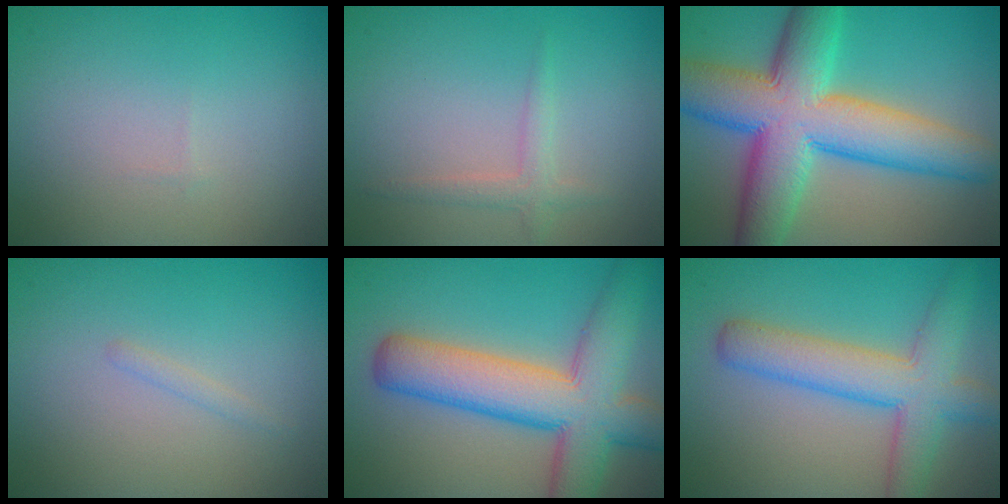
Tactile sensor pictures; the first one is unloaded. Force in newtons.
{"total": 1.5, "press": 1.5, "slide": 0.0}
{"total": 11.4, "press": 11.4, "slide": 0.1}
{"total": 0.6, "press": 0.6, "slide": 0.0}
{"total": 9.6, "press": 9.6, "slide": 0.4}
{"total": 6.1, "press": 6.1, "slide": 0.2}